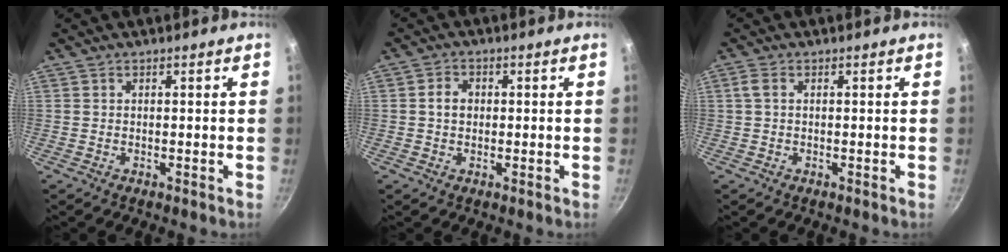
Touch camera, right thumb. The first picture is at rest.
{"total": 3.0, "force": [0.2, 2.4, 1.8], "torque": [-0.019, 0.007, 0.001]}
{"total": 1.8, "force": [0.4, 1.0, 1.4], "torque": [-0.030, 0.004, 0.008]}